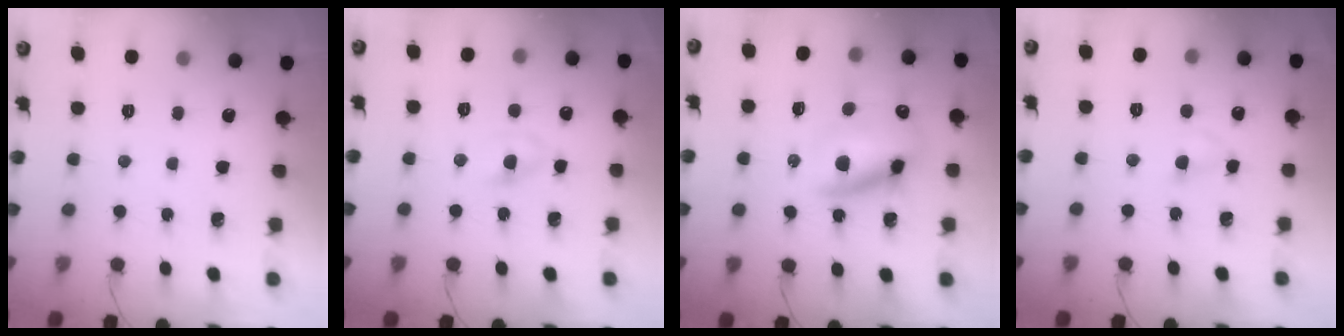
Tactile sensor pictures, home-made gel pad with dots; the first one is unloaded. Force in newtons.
{"total": 2.2, "press": 1.9, "slide": 1.1}
{"total": 13.8, "press": 13.4, "slide": 3.2}
{"total": 2.9, "press": 2.6, "slide": 1.1}